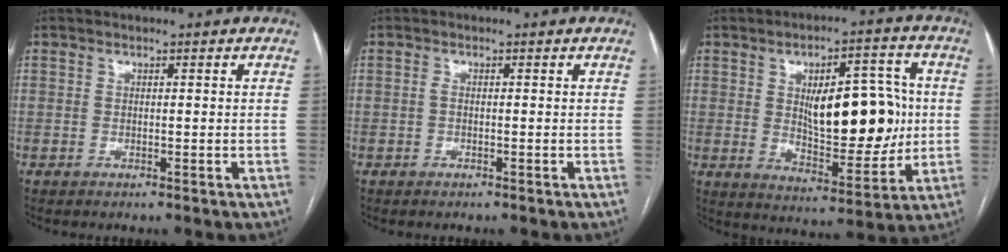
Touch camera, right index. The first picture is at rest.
{"total": 0.6, "force": [-0.1, 0.2, 0.5], "torque": [-0.008, 0.001, -0.004]}
{"total": 15.4, "force": [1.4, 6.2, 14.0], "torque": [-0.210, 0.010, 0.032]}